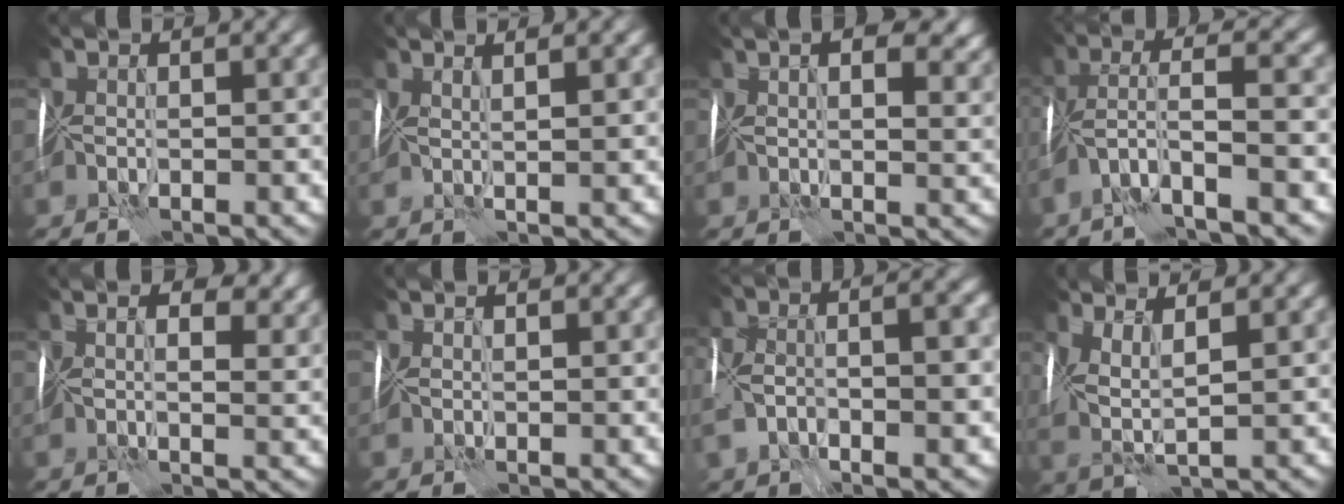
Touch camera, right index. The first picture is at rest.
{"total": 2.4, "force": [1.5, 0.6, 1.8], "torque": [-0.021, 0.009, 0.009]}
{"total": 8.1, "force": [3.6, 4.3, 5.8], "torque": [-0.042, 0.026, 0.033]}
{"total": 5.6, "force": [-2.5, 1.1, 4.9], "torque": [-0.097, 0.015, -0.056]}
{"total": 5.7, "force": [2.7, 2.9, 4.2], "torque": [-0.048, 0.017, 0.028]}
{"total": 0.7, "force": [0.7, 0.3, -0.2], "torque": [0.008, 0.004, 0.008]}
{"total": 8.4, "force": [-1.6, 4.1, 7.1], "torque": [-0.142, 0.005, -0.033]}
{"total": 3.8, "force": [1.3, 1.5, 3.2], "torque": [-0.084, 0.002, 0.023]}